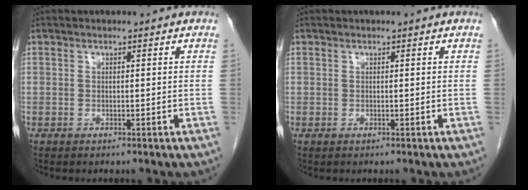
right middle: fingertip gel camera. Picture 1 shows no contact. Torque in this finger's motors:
{"motor_torque": [0.00, 0.00, 0.00, 0.00]}